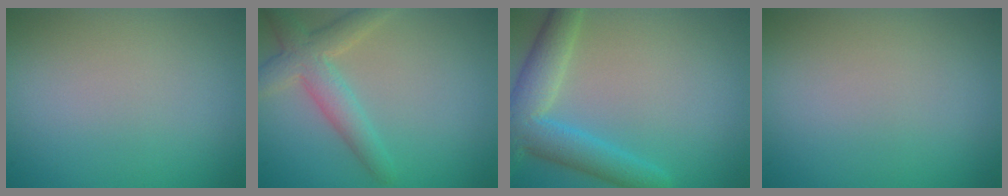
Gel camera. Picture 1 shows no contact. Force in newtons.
{"total": 3.8, "press": 3.8, "slide": 0.3}
{"total": 5.8, "press": 5.8, "slide": 0.3}
{"total": 0.0}